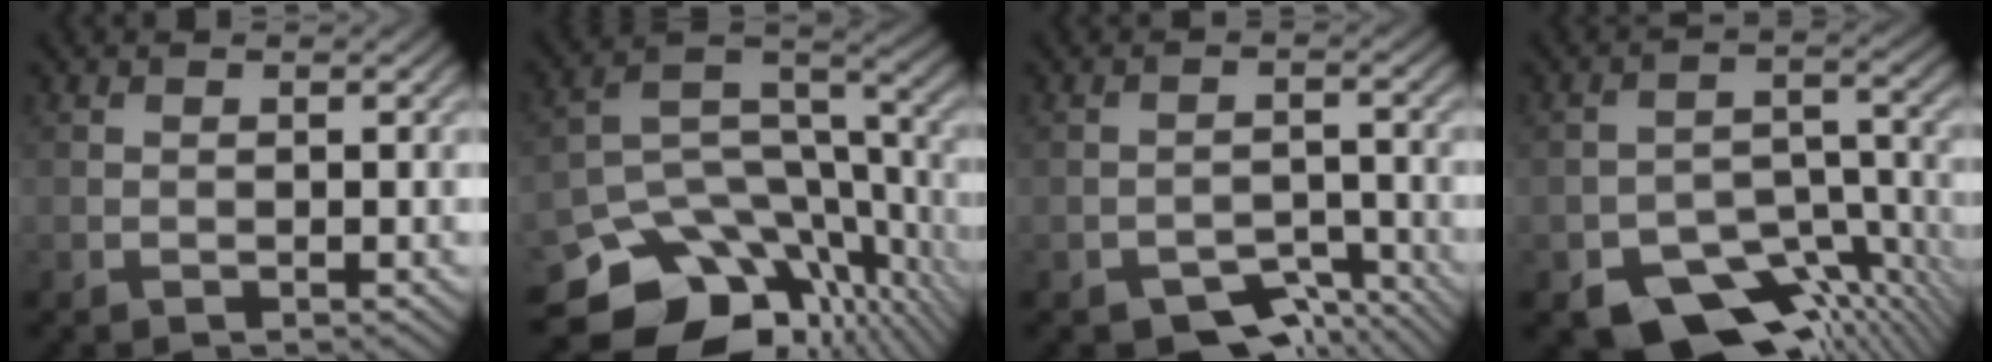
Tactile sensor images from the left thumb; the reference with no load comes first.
{"total": 16.3, "force": [-10.3, 9.7, 8.0], "torque": [-0.166, -0.033, -0.137]}
{"total": 5.4, "force": [-4.1, 2.6, 2.3], "torque": [-0.032, -0.003, -0.064]}
{"total": 11.2, "force": [-7.6, 5.7, 6.0], "torque": [-0.085, -0.020, -0.123]}